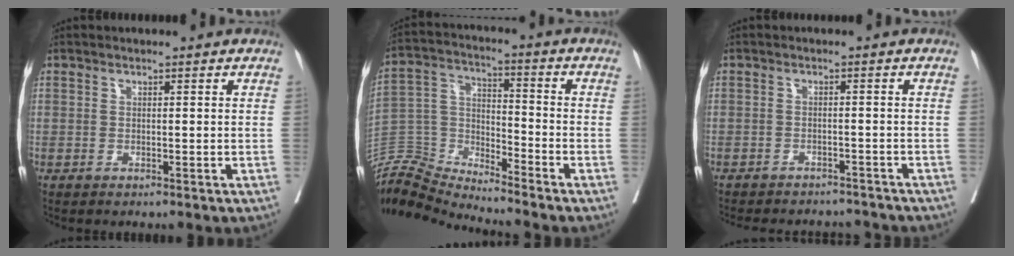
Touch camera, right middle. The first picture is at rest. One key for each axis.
{"total": 10.6, "fx": -10.6, "fy": -0.5, "fz": -0.3, "tx": 0.004, "ty": 0.052, "tz": -0.208}
{"total": 10.3, "fx": -9.6, "fy": 2.6, "fz": 2.6, "tx": -0.047, "ty": 0.009, "tz": -0.112}